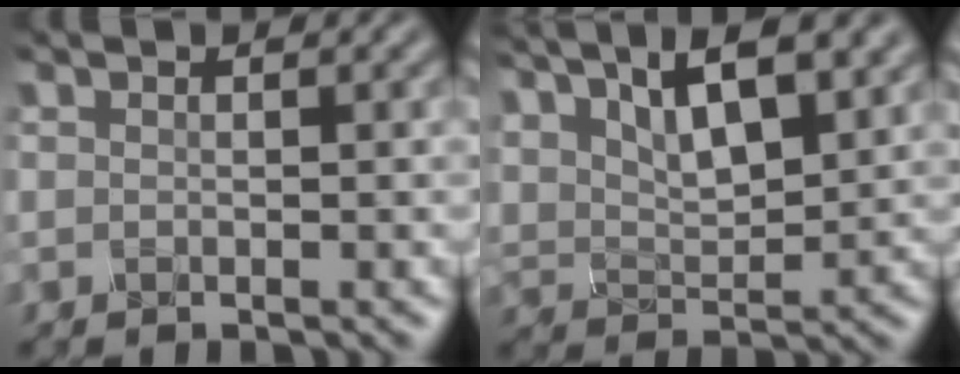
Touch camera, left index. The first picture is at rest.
{"total": 12.4, "force": [7.5, 5.0, 8.5], "torque": [-0.170, 0.035, 0.110]}